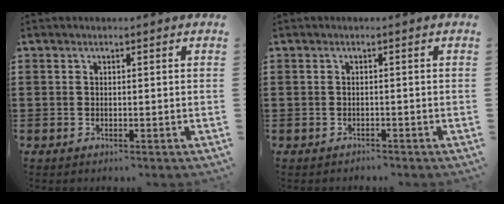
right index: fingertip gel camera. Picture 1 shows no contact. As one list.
[{"total": 0.7, "force": [-0.7, 0.2, 0.1], "torque": [-0.004, 0.000, -0.015]}]